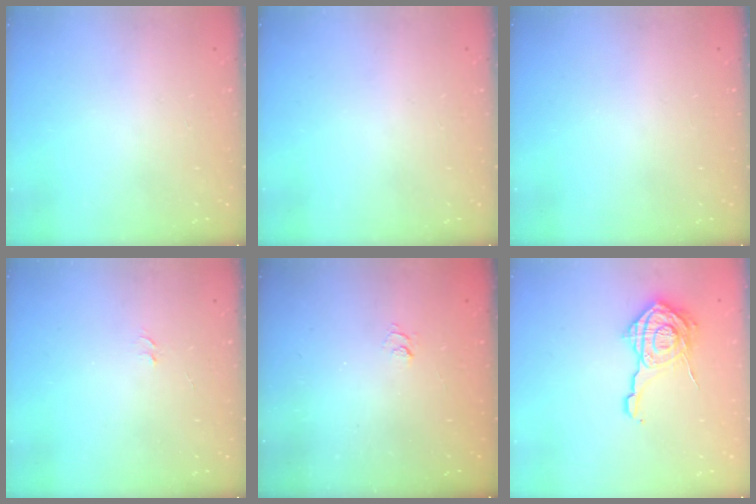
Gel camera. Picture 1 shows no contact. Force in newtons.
{"total": 0.0}
{"total": 0.0}
{"total": 3.5, "press": 3.5, "slide": 0.3}
{"total": 1.9, "press": 1.5, "slide": 1.3}
{"total": 15.0, "press": 15.0, "slide": 0.6}